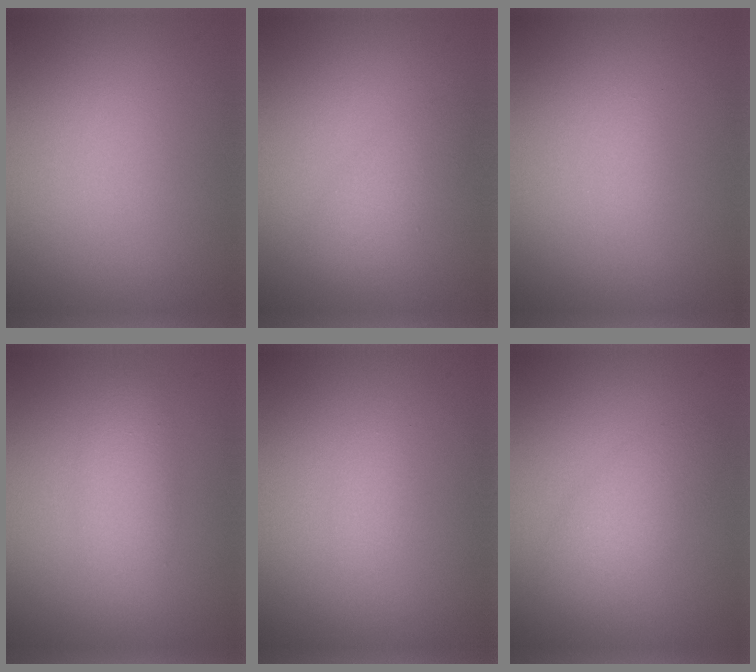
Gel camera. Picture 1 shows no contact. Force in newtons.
{"total": 2.2, "press": 2.2, "slide": 0.1}
{"total": 0.6, "press": 0.6, "slide": 0.0}
{"total": 2.7, "press": 2.7, "slide": 0.1}
{"total": 0.9, "press": 0.9, "slide": 0.0}
{"total": 3.0, "press": 3.0, "slide": 0.0}